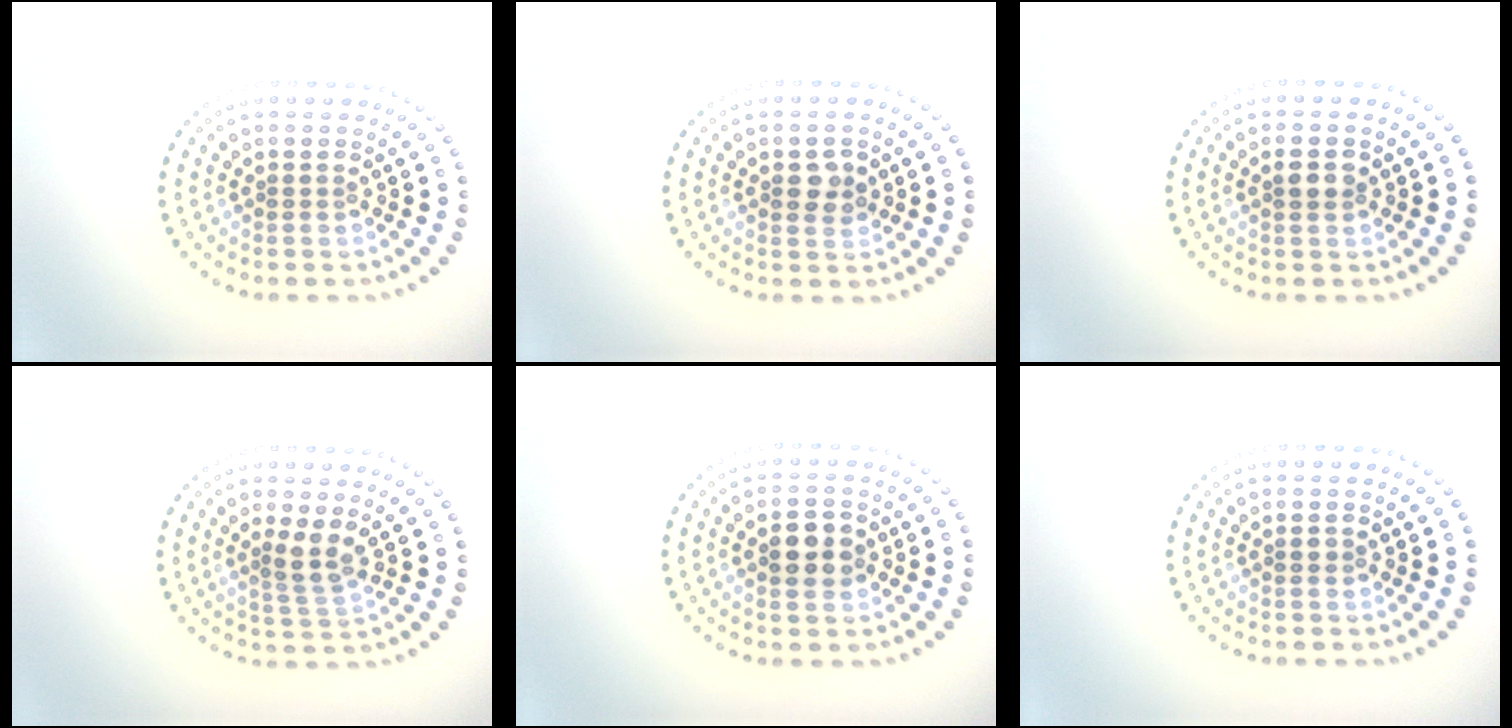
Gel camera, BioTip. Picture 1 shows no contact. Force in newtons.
{"total": 1.9, "press": 1.8, "slide": 0.3}
{"total": 1.6, "press": 1.5, "slide": 0.3}
{"total": 2.2, "press": 1.7, "slide": 1.5}
{"total": 3.3, "press": 3.3, "slide": 0.1}
{"total": 0.6, "press": 0.6, "slide": 0.1}